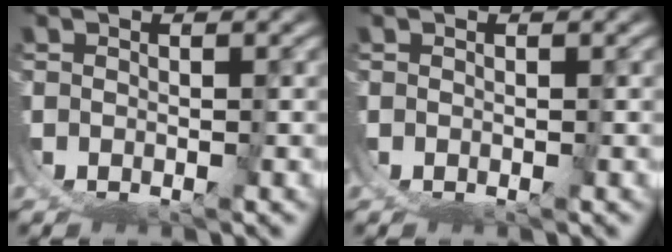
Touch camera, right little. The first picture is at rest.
{"total": 0.0}